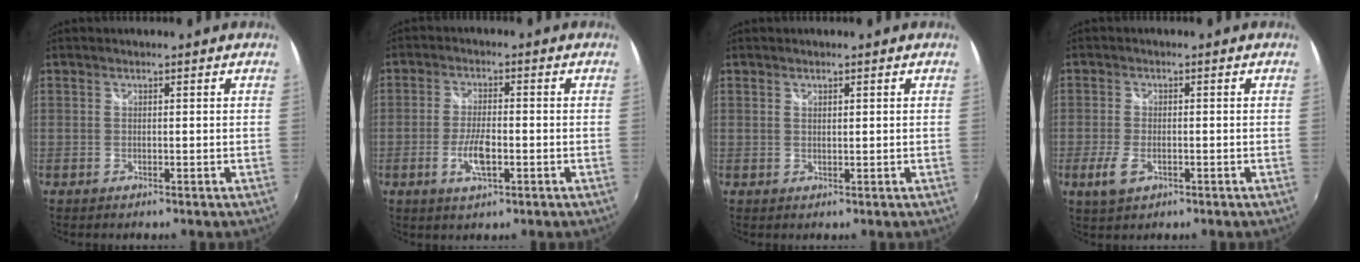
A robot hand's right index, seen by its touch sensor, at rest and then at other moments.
{"total": 5.5, "force": [-1.9, 1.8, 4.9], "torque": [-0.102, -0.005, -0.036]}
{"total": 0.8, "force": [0.6, 0.1, 0.4], "torque": [-0.006, 0.000, 0.011]}
{"total": 4.3, "force": [-1.9, 2.2, 3.2], "torque": [-0.078, -0.009, -0.035]}